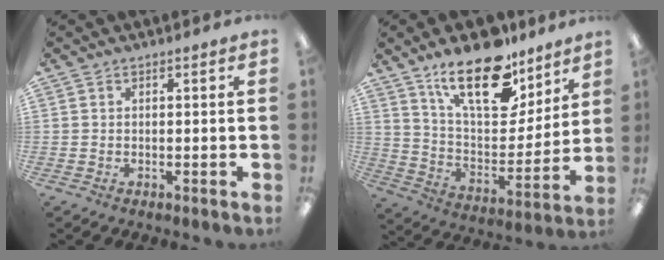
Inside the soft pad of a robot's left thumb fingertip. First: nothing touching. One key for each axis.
{"total": 21.7, "fx": 15.1, "fy": 9.3, "fz": 12.5, "tx": -0.207, "ty": -0.090, "tz": 0.262}